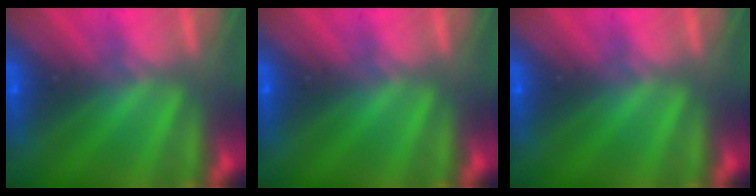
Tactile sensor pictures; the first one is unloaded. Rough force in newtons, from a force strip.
{"total": 0.0}
{"total": 0.0}